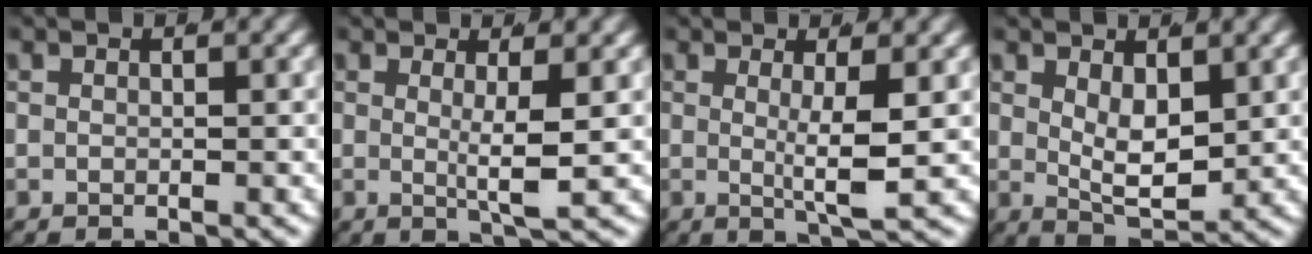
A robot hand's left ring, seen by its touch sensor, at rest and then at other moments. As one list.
[{"total": 2.9, "force": [0.4, -0.2, 2.8], "torque": [-0.049, -0.016, 0.012]}, {"total": 3.6, "force": [0.3, 0.0, 3.5], "torque": [-0.059, -0.016, 0.010]}, {"total": 4.4, "force": [0.8, 2.3, 3.7], "torque": [-0.065, -0.028, 0.024]}]